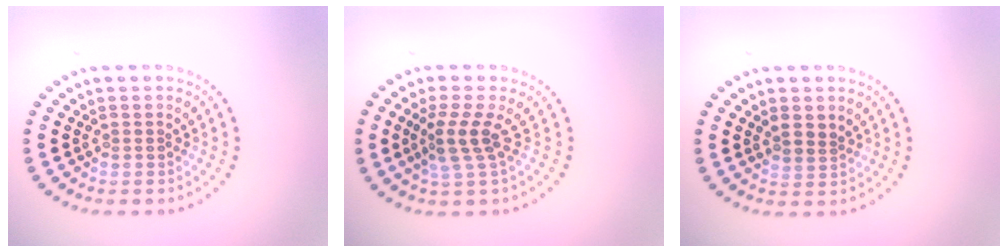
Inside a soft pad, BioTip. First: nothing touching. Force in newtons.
{"total": 2.6, "press": 1.9, "slide": 1.7}
{"total": 1.5, "press": 1.4, "slide": 0.6}